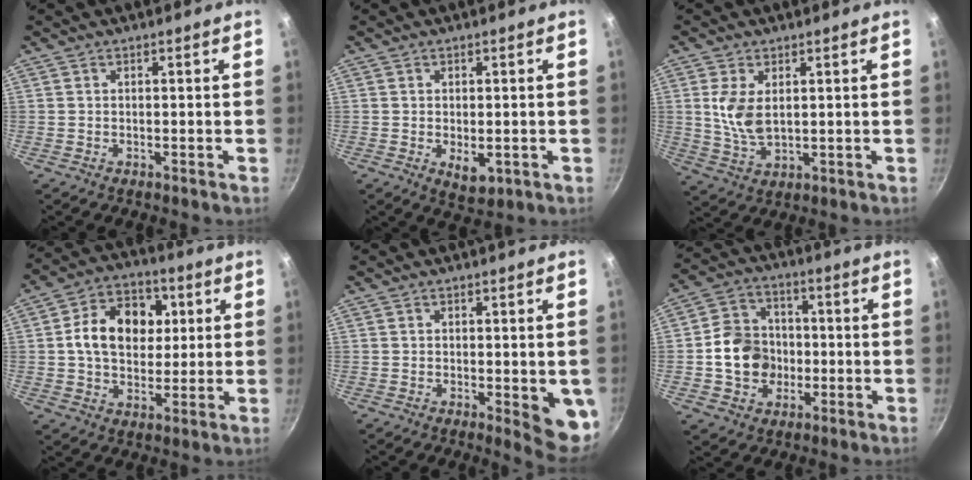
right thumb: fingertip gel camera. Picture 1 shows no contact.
{"total": 4.7, "force": [-1.0, 2.7, 3.8], "torque": [-0.051, -0.008, -0.006]}
{"total": 7.2, "force": [1.5, 4.0, 5.9], "torque": [-0.116, -0.013, 0.035]}
{"total": 14.5, "force": [2.6, 10.8, 9.3], "torque": [-0.115, 0.011, 0.031]}
{"total": 7.2, "force": [-1.2, 2.3, 6.7], "torque": [-0.061, -0.004, -0.010]}
{"total": 11.3, "force": [-1.4, 9.6, 5.6], "torque": [-0.069, 0.026, -0.032]}